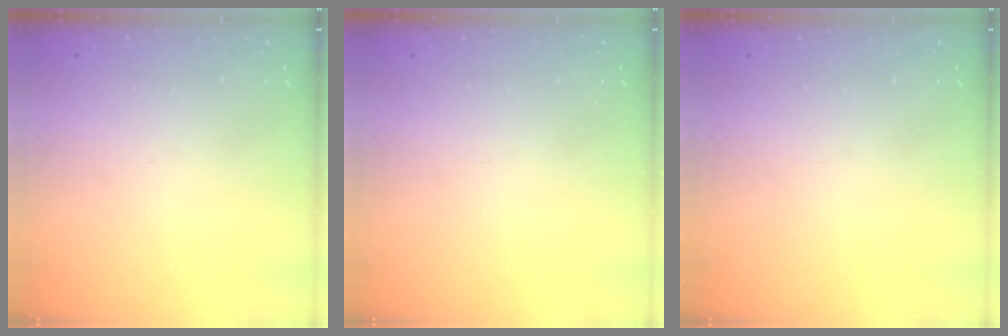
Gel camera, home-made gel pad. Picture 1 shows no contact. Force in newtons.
{"total": 0.0}
{"total": 0.0}